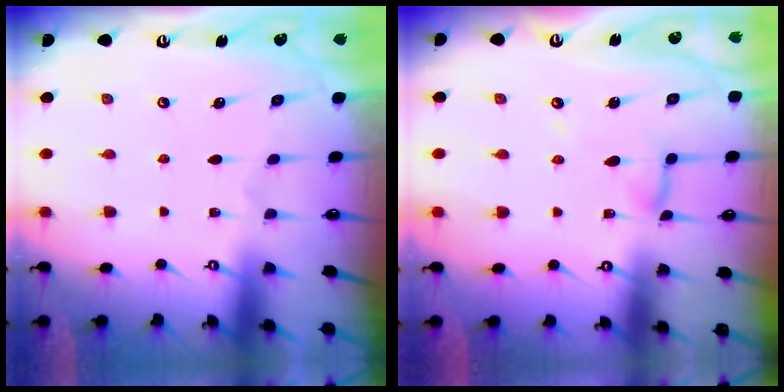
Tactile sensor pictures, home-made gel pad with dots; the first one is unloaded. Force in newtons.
{"total": 6.1, "press": 6.1, "slide": 0.5}